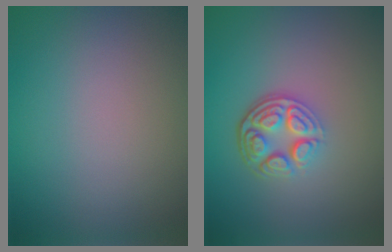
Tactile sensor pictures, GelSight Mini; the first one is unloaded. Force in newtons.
{"total": 4.7, "press": 3.3, "slide": 3.3}